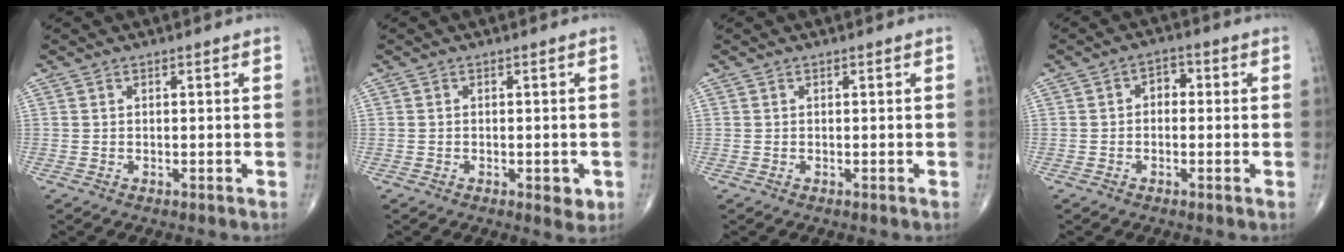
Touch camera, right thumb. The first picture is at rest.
{"total": 2.9, "force": [-0.9, 1.4, 2.3], "torque": [-0.022, -0.002, -0.009]}
{"total": 0.0}
{"total": 3.2, "force": [0.0, 2.3, 2.2], "torque": [-0.015, 0.013, -0.011]}